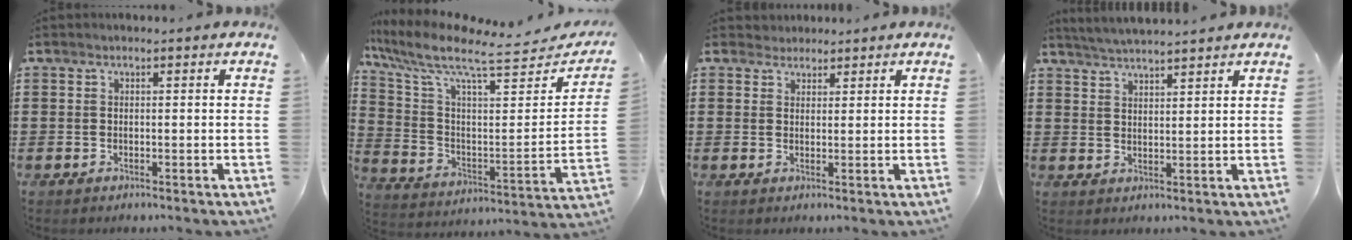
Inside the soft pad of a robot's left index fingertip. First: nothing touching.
{"total": 9.0, "force": [6.9, 1.4, 5.6], "torque": [-0.139, -0.060, 0.112]}
{"total": 2.0, "force": [1.7, 0.9, -0.2], "torque": [-0.002, 0.006, 0.035]}
{"total": 3.3, "force": [3.2, -0.6, 0.5], "torque": [-0.020, -0.010, 0.059]}